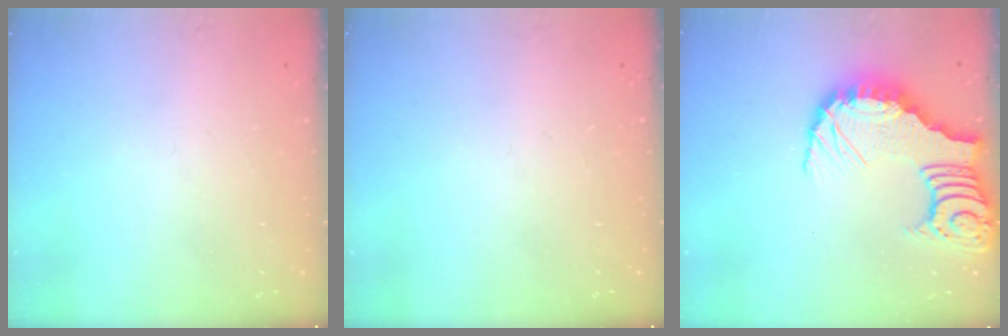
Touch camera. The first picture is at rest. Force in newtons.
{"total": 0.0}
{"total": 13.4, "press": 13.3, "slide": 1.4}